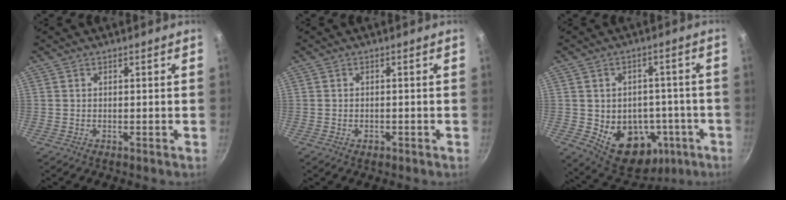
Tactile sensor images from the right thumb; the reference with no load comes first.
{"total": 1.2, "force": [-0.6, 0.9, 0.7], "torque": [-0.011, 0.003, -0.007]}
{"total": 15.8, "force": [-4.3, 12.1, 9.2], "torque": [-0.096, 0.025, -0.038]}